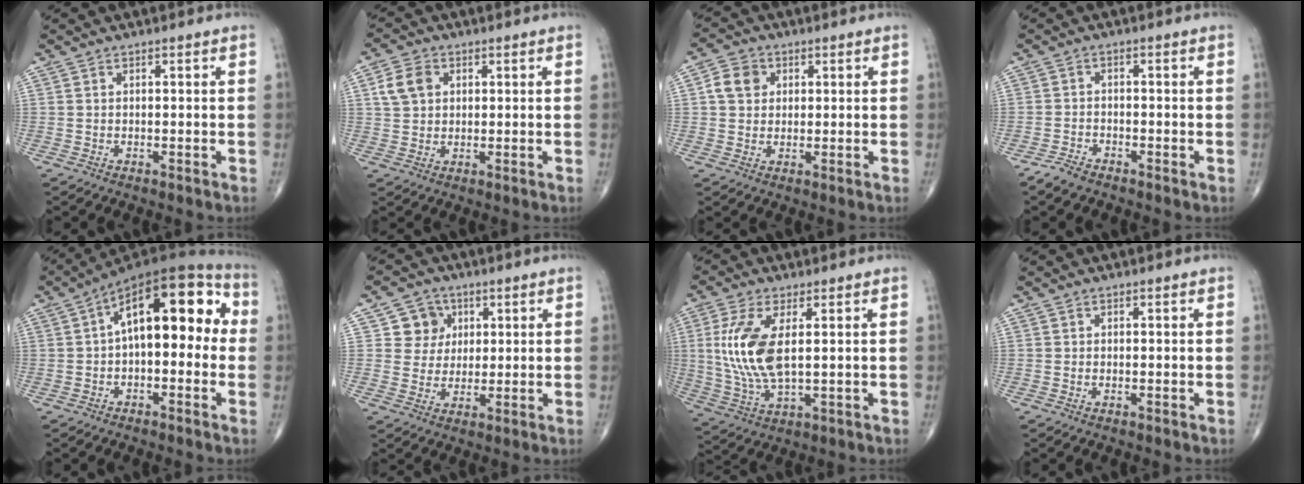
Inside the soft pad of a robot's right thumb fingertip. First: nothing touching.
{"total": 5.7, "force": [1.7, 4.4, 3.3], "torque": [-0.051, 0.003, 0.030]}
{"total": 5.4, "force": [1.3, 4.6, 2.6], "torque": [-0.033, 0.005, 0.017]}
{"total": 2.9, "force": [-2.5, 1.0, 1.1], "torque": [-0.026, 0.004, -0.050]}
{"total": 17.6, "force": [1.9, 8.6, 15.3], "torque": [-0.197, 0.045, 0.015]}
{"total": 6.4, "force": [2.1, 5.9, 1.3], "torque": [0.014, -0.002, 0.034]}
{"total": 12.0, "force": [2.0, 4.9, 10.8], "torque": [-0.245, -0.012, 0.048]}
{"total": 0.0}